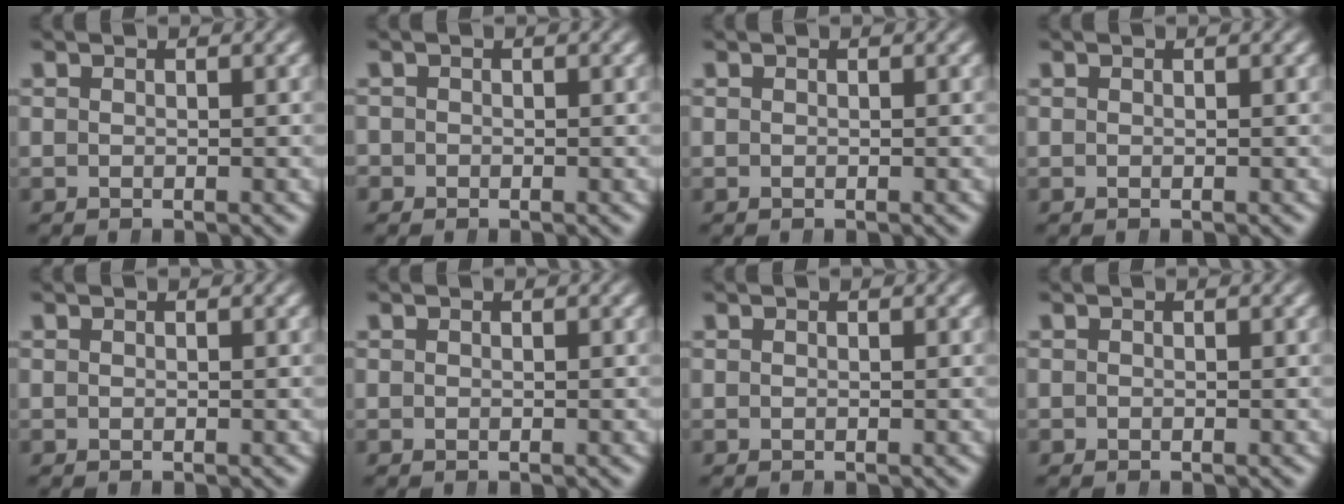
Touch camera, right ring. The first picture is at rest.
{"total": 0.7, "force": [-0.4, 0.5, -0.3], "torque": [0.009, -0.003, -0.007]}
{"total": 0.0}
{"total": 0.0}
{"total": 0.0}
{"total": 0.0}
{"total": 0.0}
{"total": 0.0}